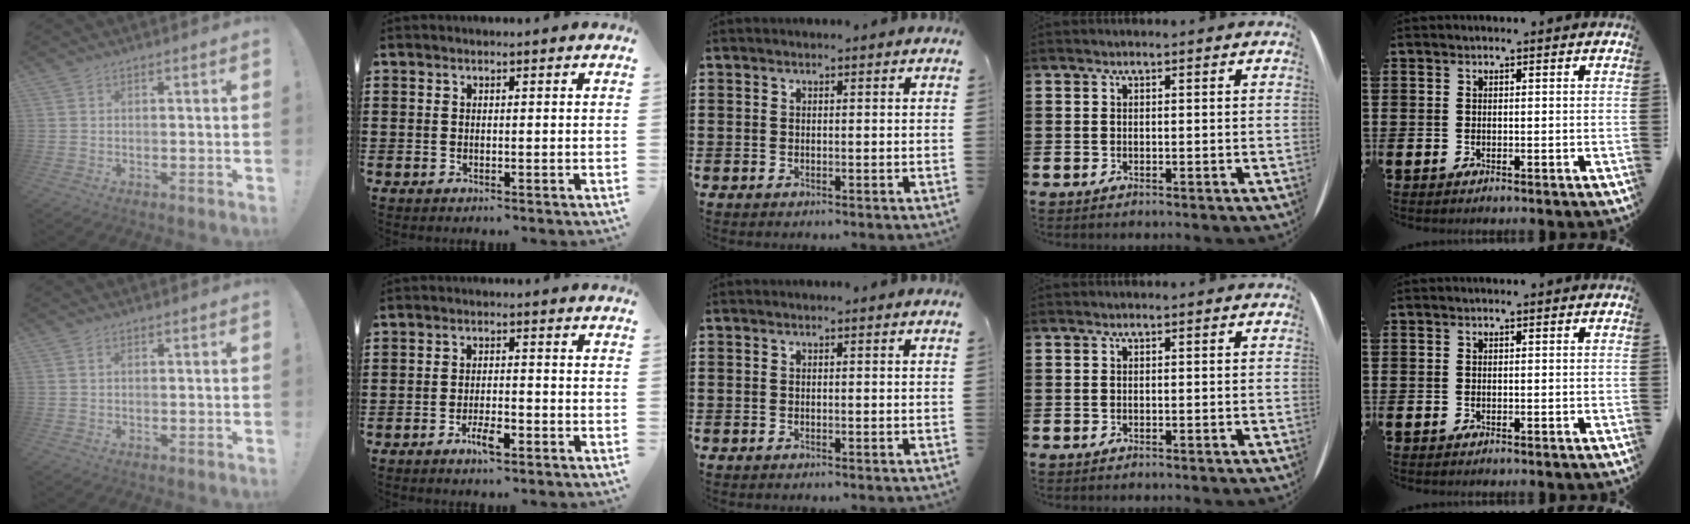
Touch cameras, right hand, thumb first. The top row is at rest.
{"thumb": {"total": 0.6, "force": [0.1, 0.5, 0.3], "torque": [-0.007, 0.003, 0.002]}, "index": {"total": 3.8, "force": [-2.2, 1.0, 2.9], "torque": [-0.061, -0.002, -0.045]}}